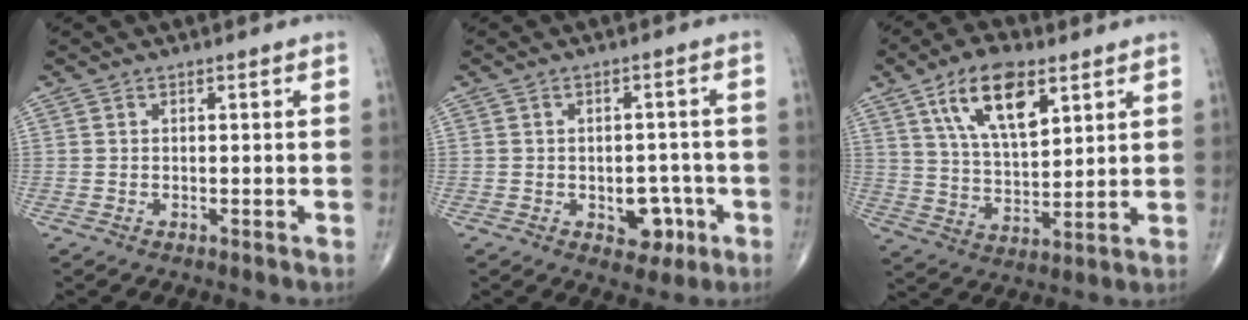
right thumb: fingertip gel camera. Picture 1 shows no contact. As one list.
[{"total": 6.2, "force": [-2.2, 4.1, 4.1], "torque": [-0.020, 0.017, -0.023]}, {"total": 13.9, "force": [6.8, 6.4, 10.3], "torque": [-0.163, -0.024, 0.126]}]